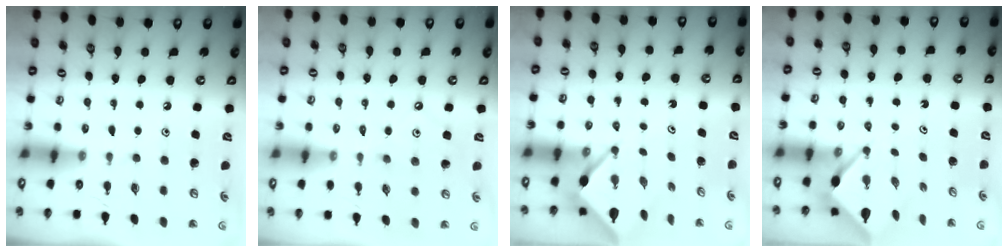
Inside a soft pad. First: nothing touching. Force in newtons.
{"total": 1.6, "press": 1.6, "slide": 0.1}
{"total": 3.2, "press": 3.2, "slide": 0.1}
{"total": 3.1, "press": 3.1, "slide": 0.2}